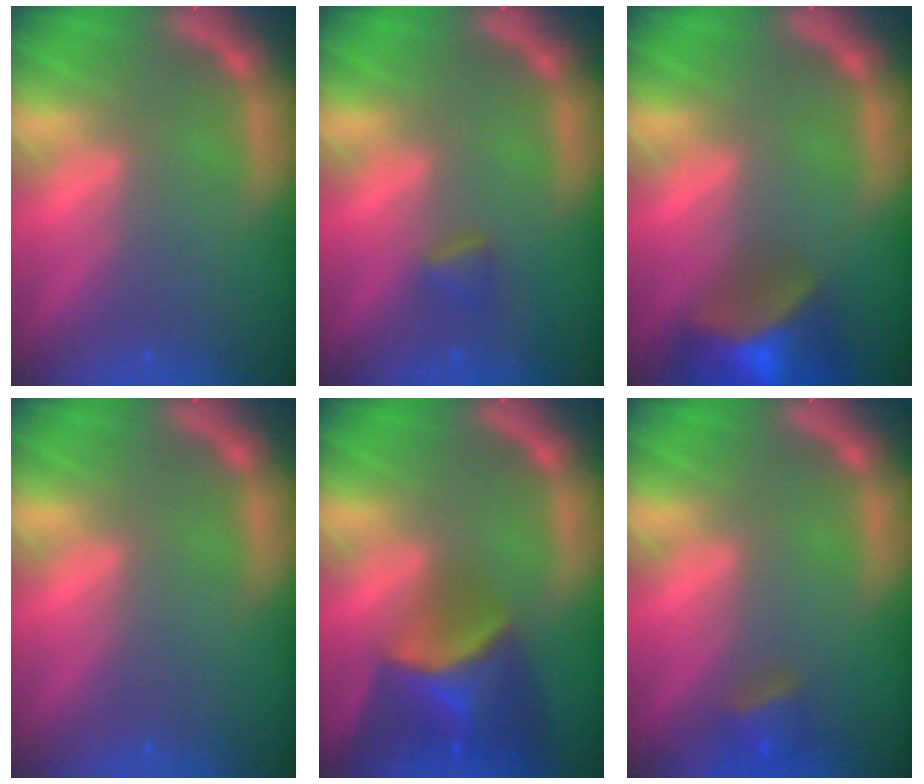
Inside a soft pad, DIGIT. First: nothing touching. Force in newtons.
{"total": 1.4}
{"total": 9.0}
{"total": 0.0}
{"total": 7.9}
{"total": 2.4}